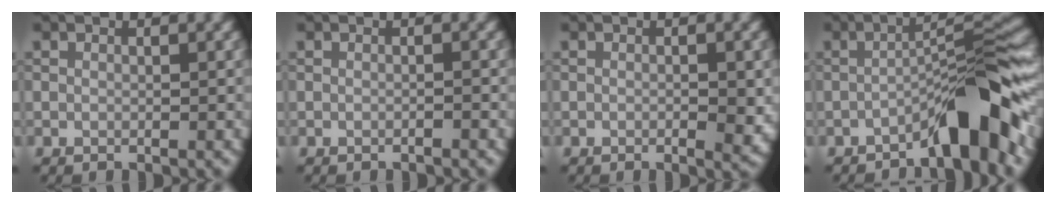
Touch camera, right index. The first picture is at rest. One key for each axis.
{"total": 0.5, "fx": -0.4, "fy": 0.0, "fz": 0.3, "tx": -0.005, "ty": 0.002, "tz": -0.010}
{"total": 2.1, "fx": -0.3, "fy": 0.5, "fz": 2.0, "tx": -0.030, "ty": -0.002, "tz": -0.004}
{"total": 6.6, "fx": -3.8, "fy": 0.8, "fz": 5.3, "tx": -0.074, "ty": 0.030, "tz": -0.066}